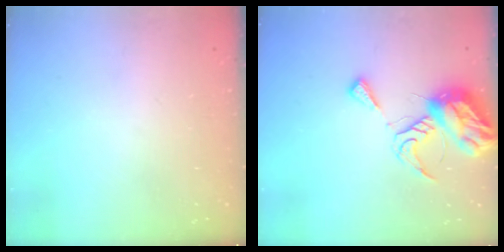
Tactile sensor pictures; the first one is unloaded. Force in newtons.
{"total": 11.9, "press": 11.8, "slide": 1.3}